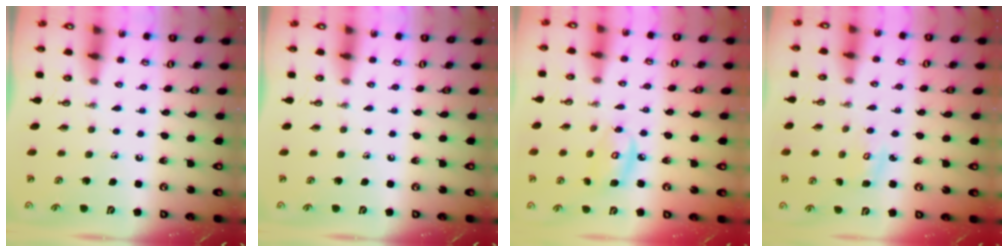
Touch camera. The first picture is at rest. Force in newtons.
{"total": 0.0}
{"total": 7.3, "press": 7.3, "slide": 0.4}
{"total": 3.8, "press": 3.8, "slide": 0.3}